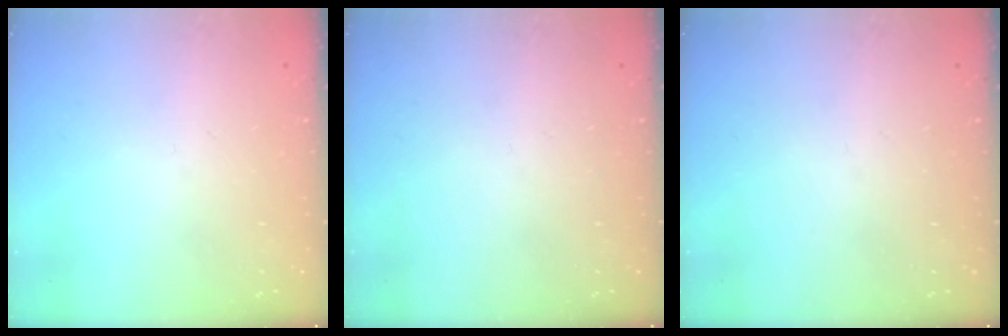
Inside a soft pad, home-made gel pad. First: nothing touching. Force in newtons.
{"total": 0.0}
{"total": 0.0}